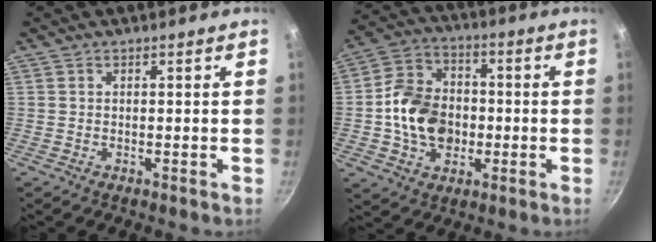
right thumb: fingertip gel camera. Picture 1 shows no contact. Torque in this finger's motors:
{"motor_torque": [1.10, 1.07, 1.15, -0.41, 0.11]}